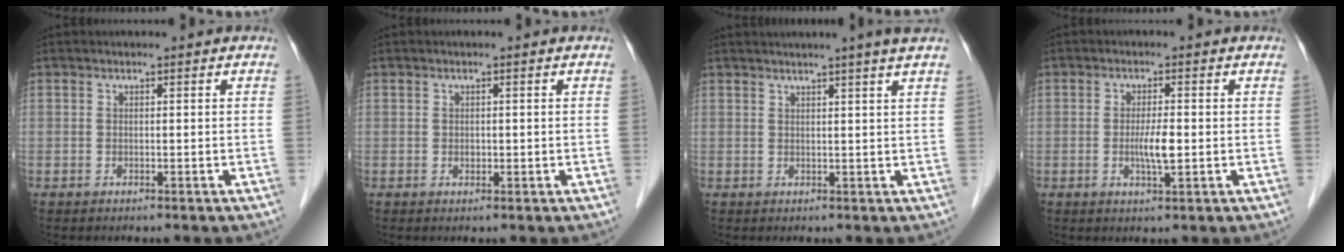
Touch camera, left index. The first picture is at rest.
{"total": 0.9, "force": [-0.1, 0.7, 0.5], "torque": [-0.010, 0.001, -0.001]}
{"total": 4.6, "force": [3.6, -1.3, 2.5], "torque": [-0.038, 0.004, 0.044]}
{"total": 3.5, "force": [-0.5, 0.5, 3.5], "torque": [-0.069, -0.005, -0.009]}